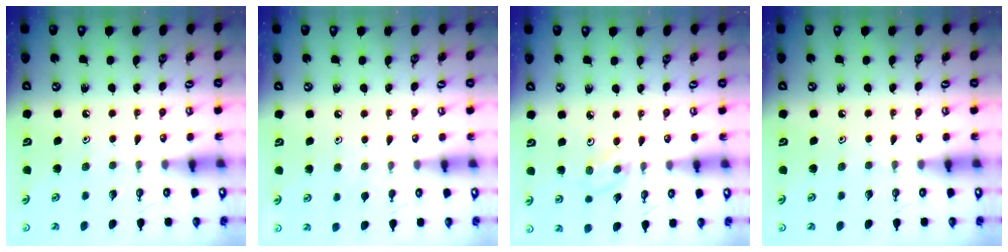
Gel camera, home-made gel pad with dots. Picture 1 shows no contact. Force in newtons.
{"total": 2.8, "press": 2.7, "slide": 0.5}
{"total": 3.1, "press": 3.1, "slide": 0.4}
{"total": 0.0}